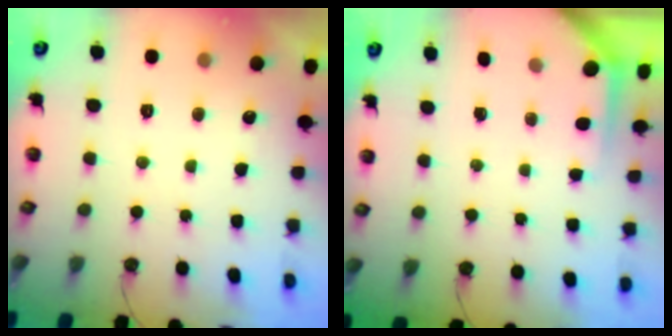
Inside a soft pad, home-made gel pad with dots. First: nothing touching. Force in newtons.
{"total": 3.3, "press": 3.3, "slide": 0.3}